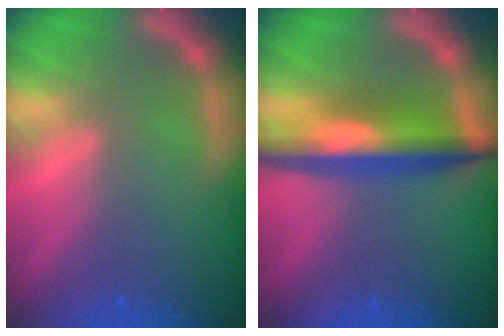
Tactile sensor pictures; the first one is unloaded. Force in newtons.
{"total": 7.1}